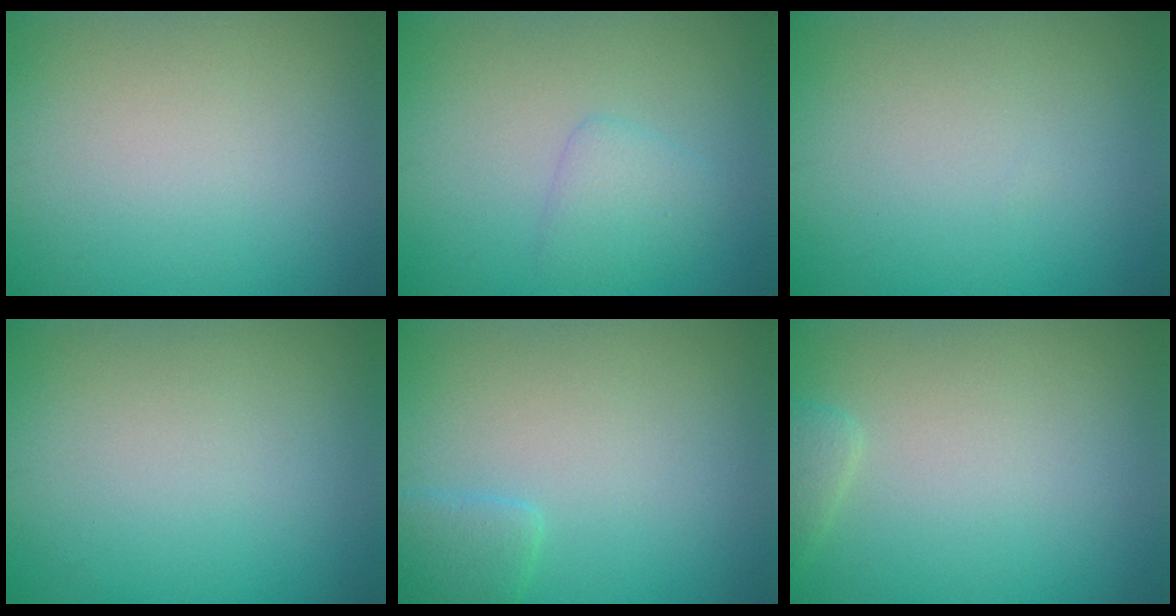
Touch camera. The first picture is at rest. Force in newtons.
{"total": 1.9, "press": 1.9, "slide": 0.2}
{"total": 0.0}
{"total": 0.0}
{"total": 1.8, "press": 1.8, "slide": 0.2}
{"total": 1.3, "press": 1.3, "slide": 0.1}